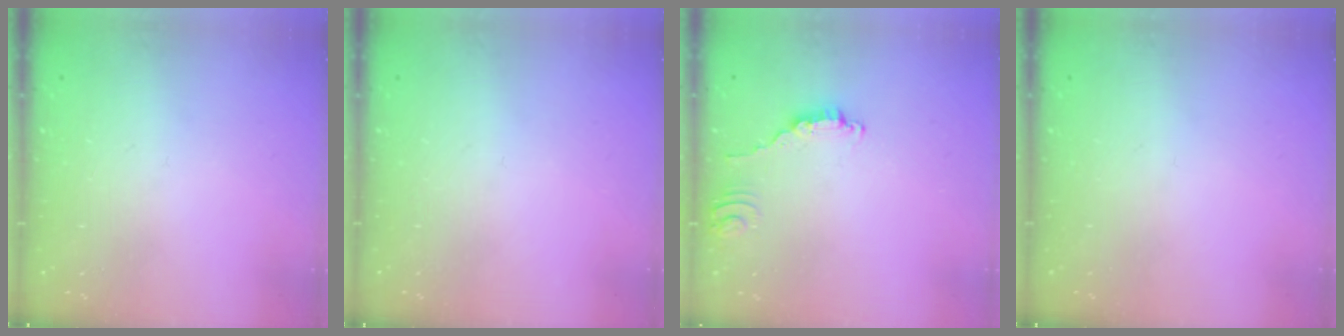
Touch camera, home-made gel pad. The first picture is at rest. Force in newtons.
{"total": 0.0}
{"total": 2.6, "press": 2.6, "slide": 0.2}
{"total": 0.0}